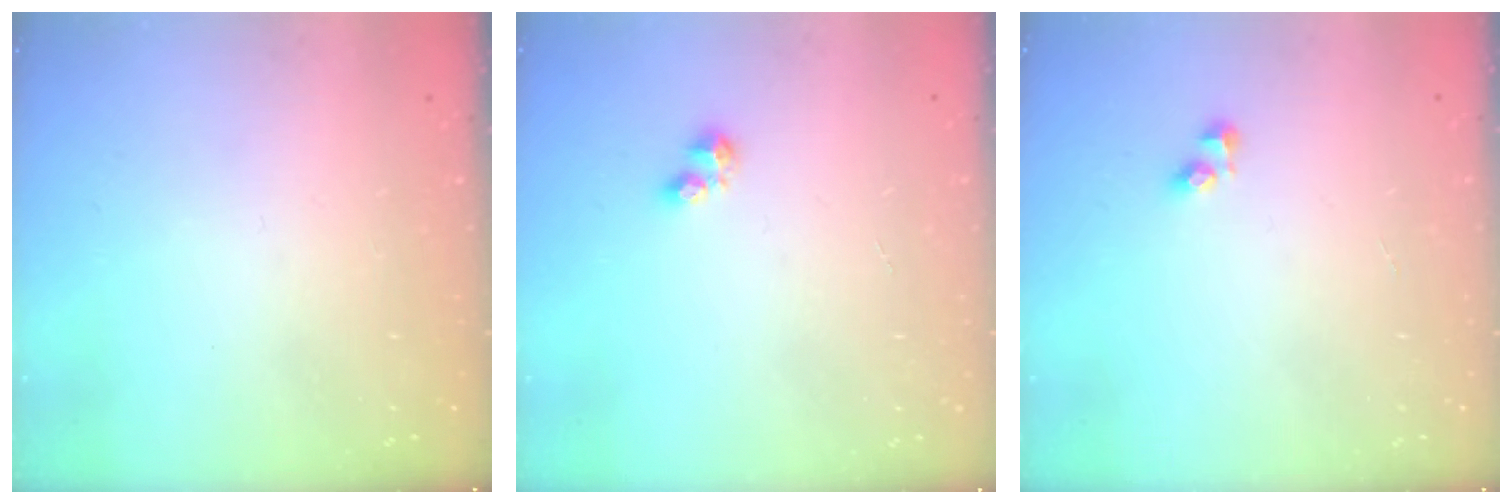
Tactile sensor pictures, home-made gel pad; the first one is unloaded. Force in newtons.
{"total": 3.2, "press": 3.2, "slide": 0.4}
{"total": 2.0, "press": 2.0, "slide": 0.3}